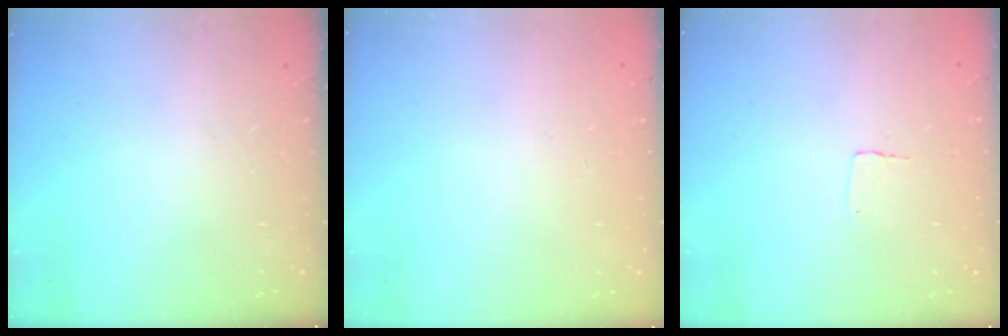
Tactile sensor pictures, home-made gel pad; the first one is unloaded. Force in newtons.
{"total": 0.0}
{"total": 2.3, "press": 2.3, "slide": 0.1}